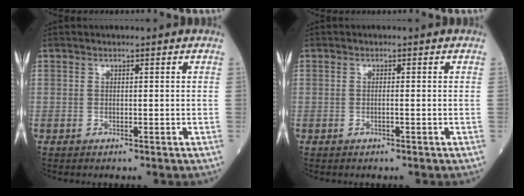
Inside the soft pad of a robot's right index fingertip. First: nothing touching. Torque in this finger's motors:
{"motor_torque": [-0.31, -0.05, -0.04, -0.01]}